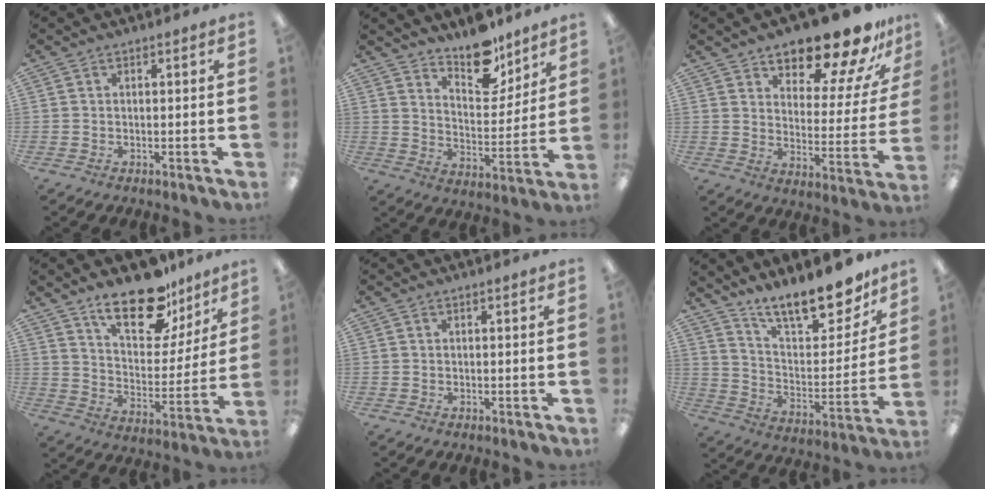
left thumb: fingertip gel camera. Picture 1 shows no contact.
{"total": 12.7, "force": [10.5, 5.3, 4.7], "torque": [-0.055, -0.078, 0.190]}
{"total": 18.4, "force": [15.4, 6.2, 7.9], "torque": [-0.117, -0.113, 0.258]}
{"total": 18.6, "force": [13.3, 8.1, 10.2], "torque": [-0.156, -0.078, 0.229]}
{"total": 0.0}
{"total": 18.4, "force": [15.0, 6.0, 8.7], "torque": [-0.130, -0.107, 0.257]}